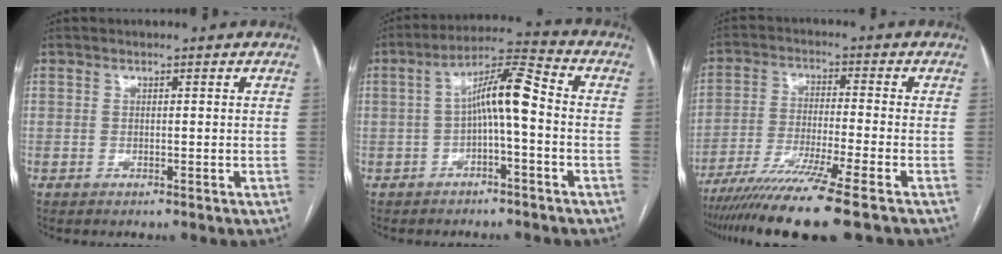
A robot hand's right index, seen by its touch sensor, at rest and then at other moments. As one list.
[{"total": 8.2, "force": [-0.7, 1.1, 8.1], "torque": [-0.140, 0.033, -0.016]}, {"total": 12.6, "force": [-9.5, -1.9, 8.0], "torque": [-0.131, -0.038, -0.154]}]